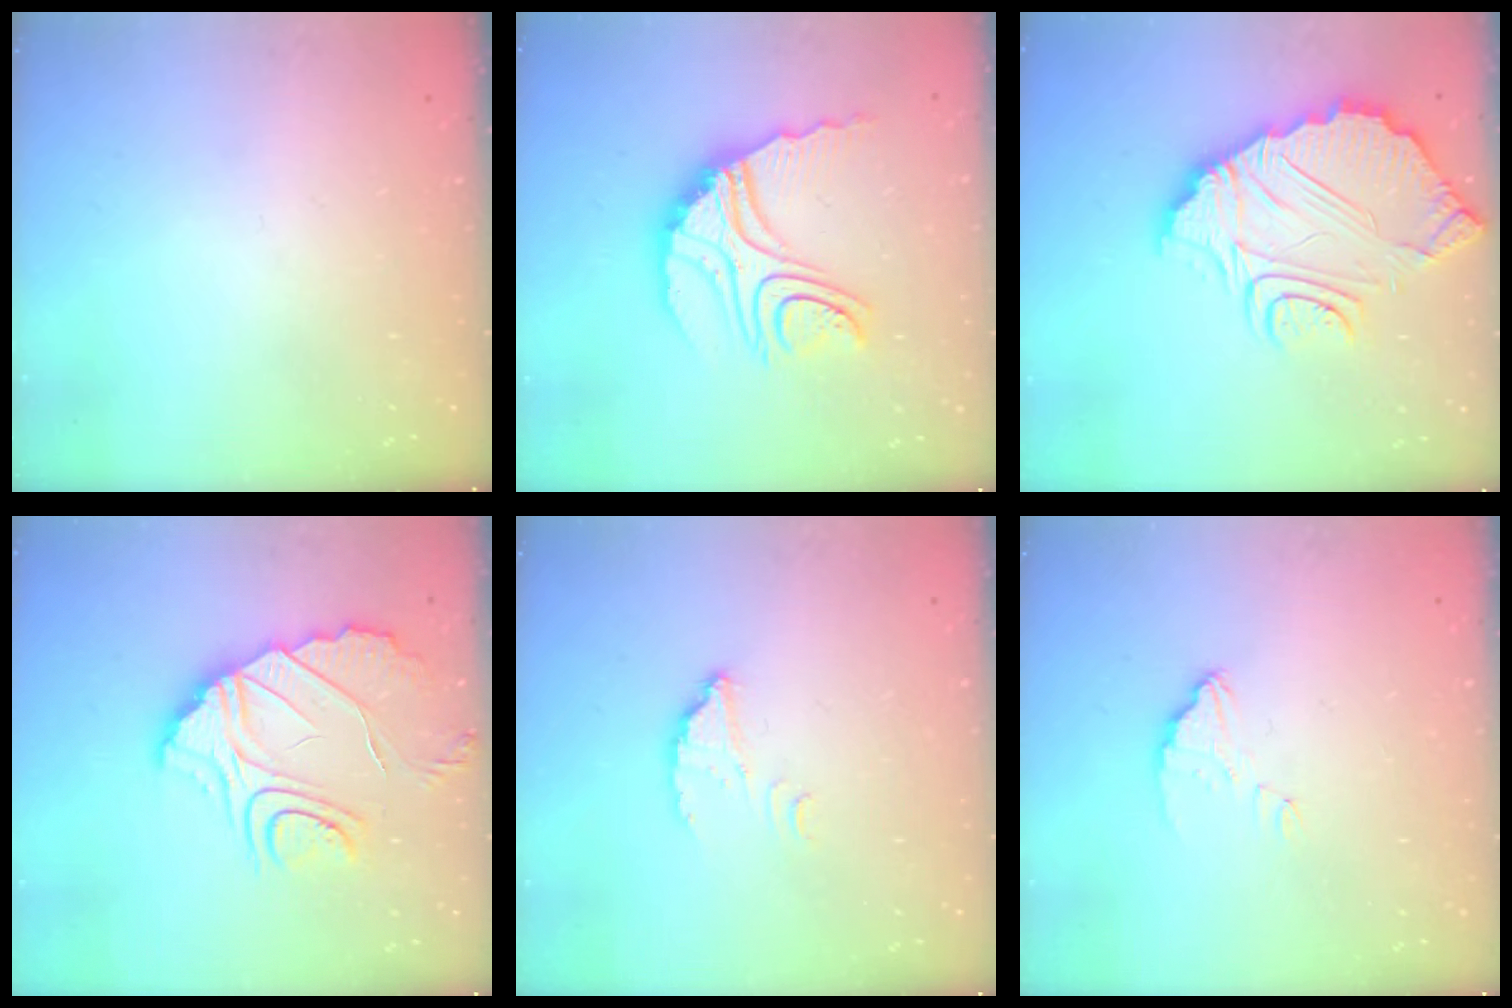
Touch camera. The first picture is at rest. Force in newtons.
{"total": 14.4, "press": 14.3, "slide": 1.4}
{"total": 15.9, "press": 15.8, "slide": 1.4}
{"total": 11.9, "press": 11.9, "slide": 0.9}
{"total": 2.6, "press": 2.6, "slide": 0.2}
{"total": 3.2, "press": 3.2, "slide": 0.3}